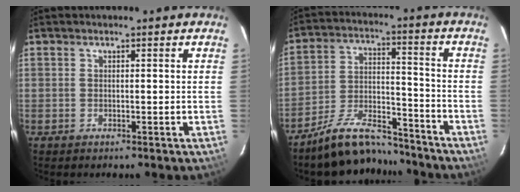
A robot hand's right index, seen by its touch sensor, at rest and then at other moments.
{"total": 13.5, "force": [-11.7, 4.3, 5.1], "torque": [-0.109, 0.021, -0.190]}